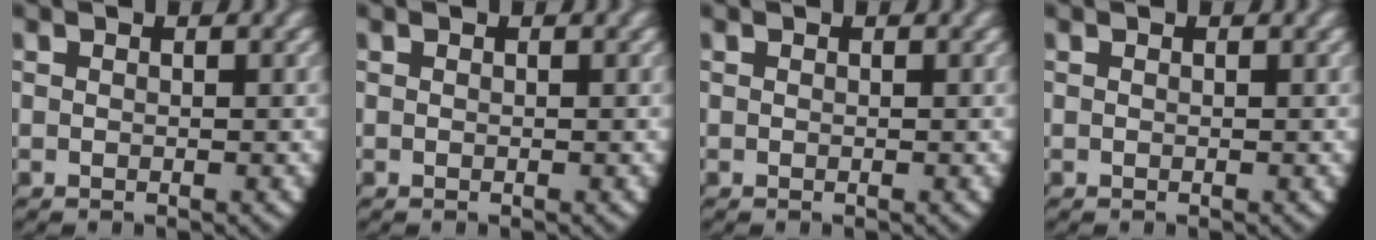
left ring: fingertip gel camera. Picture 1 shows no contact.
{"total": 0.0}
{"total": 0.0}
{"total": 0.0}